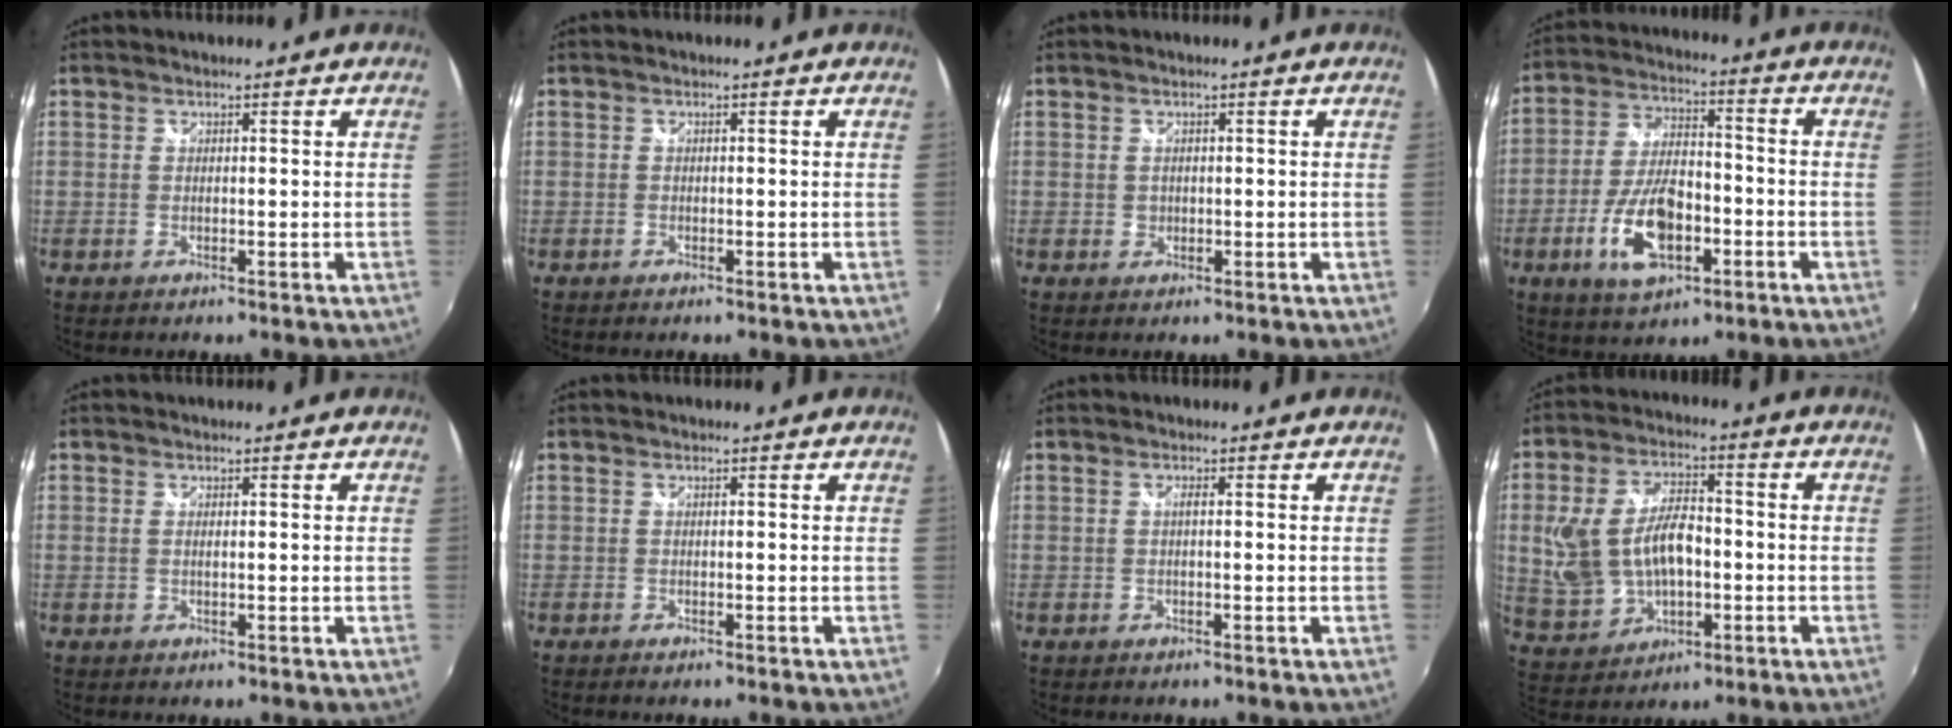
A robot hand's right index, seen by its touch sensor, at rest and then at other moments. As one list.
[{"total": 0.5, "force": [-0.4, 0.3, 0.1], "torque": [-0.002, -0.001, -0.008]}, {"total": 1.3, "force": [0.0, 1.2, 0.3], "torque": [-0.002, 0.000, -0.001]}, {"total": 13.5, "force": [-5.0, 6.4, 10.7], "torque": [-0.218, 0.000, -0.085]}, {"total": 0.6, "force": [0.1, 0.1, 0.6], "torque": [-0.014, 0.000, -0.001]}, {"total": 0.7, "force": [-0.6, 0.2, 0.4], "torque": [-0.010, -0.002, -0.009]}, {"total": 0.7, "force": [-0.1, 0.0, 0.7], "torque": [-0.013, 0.004, -0.003]}, {"total": 14.6, "force": [-1.0, 9.0, 11.4], "torque": [-0.242, 0.007, 0.001]}]